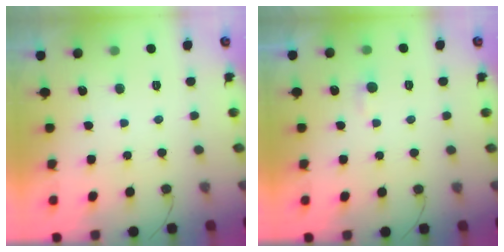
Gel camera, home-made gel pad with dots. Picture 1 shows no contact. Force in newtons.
{"total": 2.7, "press": 2.7, "slide": 0.3}